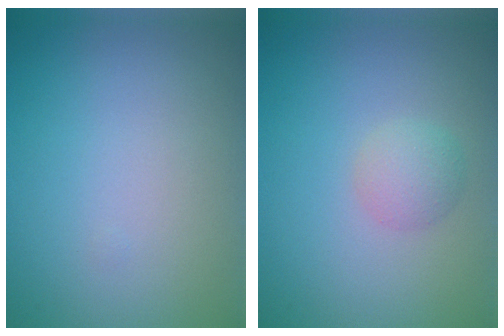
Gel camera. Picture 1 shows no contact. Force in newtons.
{"total": 1.8, "press": 1.8, "slide": 0.1}